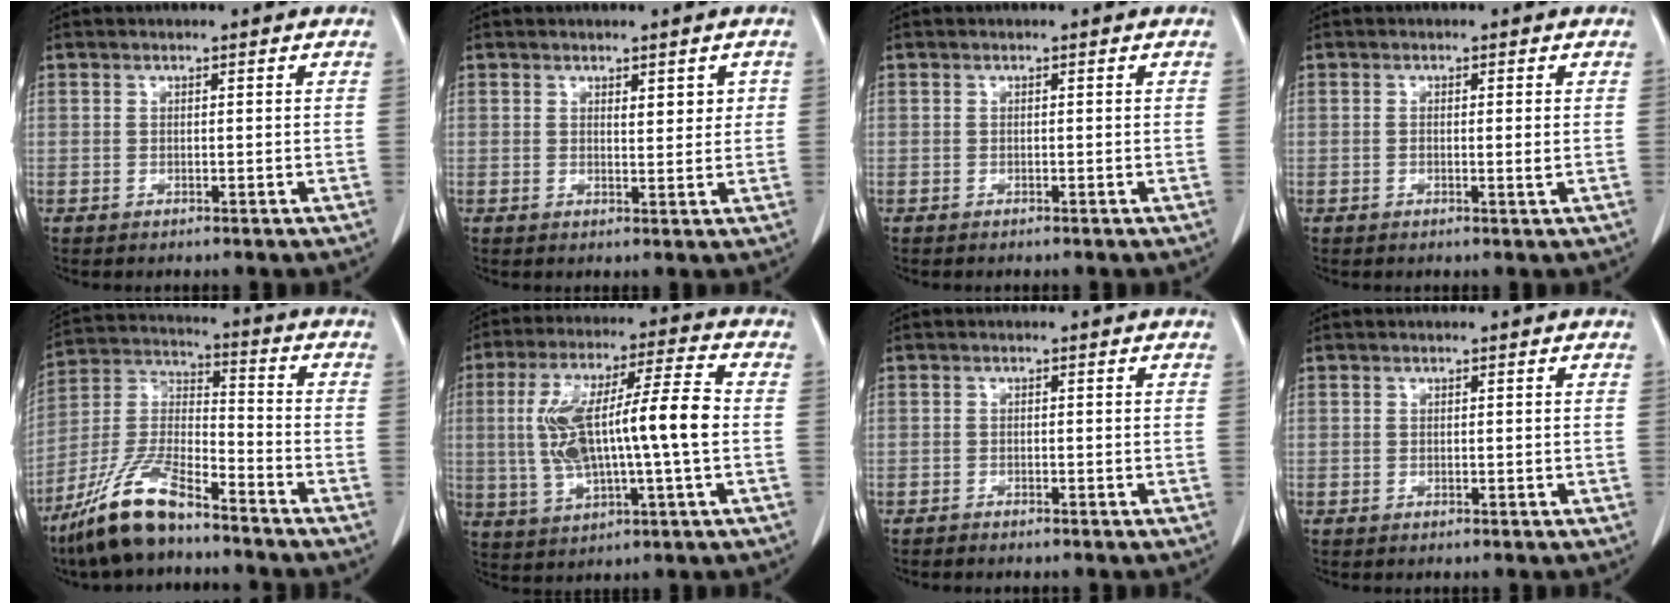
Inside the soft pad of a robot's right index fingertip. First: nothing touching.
{"total": 2.5, "force": [1.0, 1.1, 2.0], "torque": [-0.026, -0.001, 0.017]}
{"total": 0.0}
{"total": 1.7, "force": [-0.1, 0.2, 1.7], "torque": [-0.030, -0.004, -0.002]}
{"total": 12.8, "force": [-9.7, 3.0, 7.9], "torque": [-0.169, -0.004, -0.185]}
{"total": 15.0, "force": [0.0, 2.1, 14.8], "torque": [-0.283, 0.022, 0.002]}
{"total": 1.5, "force": [-1.4, 0.2, 0.6], "torque": [-0.012, -0.002, -0.018]}
{"total": 0.0}